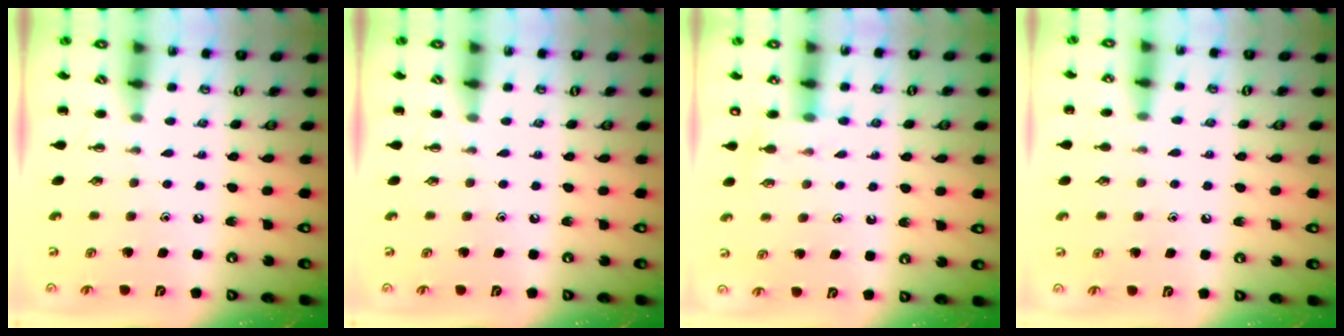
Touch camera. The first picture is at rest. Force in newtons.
{"total": 0.0}
{"total": 4.7, "press": 4.6, "slide": 1.1}
{"total": 5.1, "press": 4.8, "slide": 1.7}